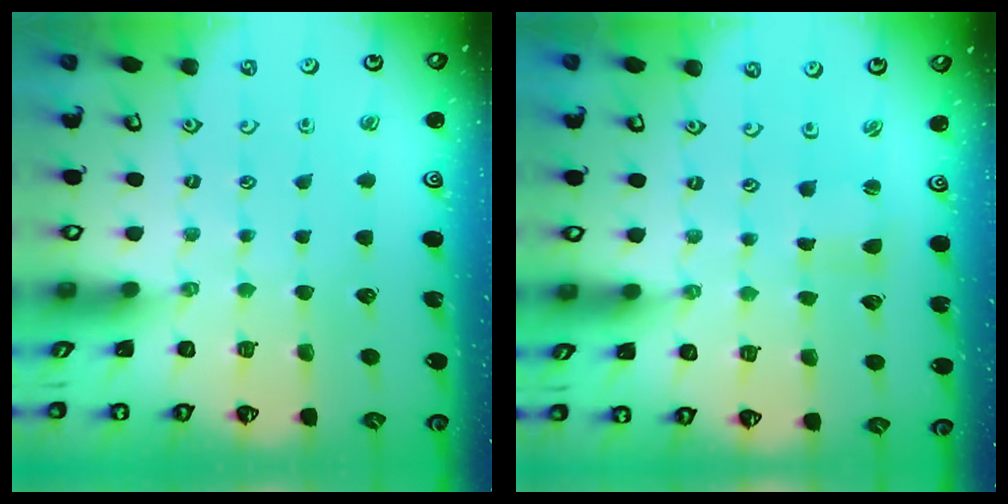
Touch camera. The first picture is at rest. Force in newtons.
{"total": 1.0, "press": 1.0, "slide": 0.0}